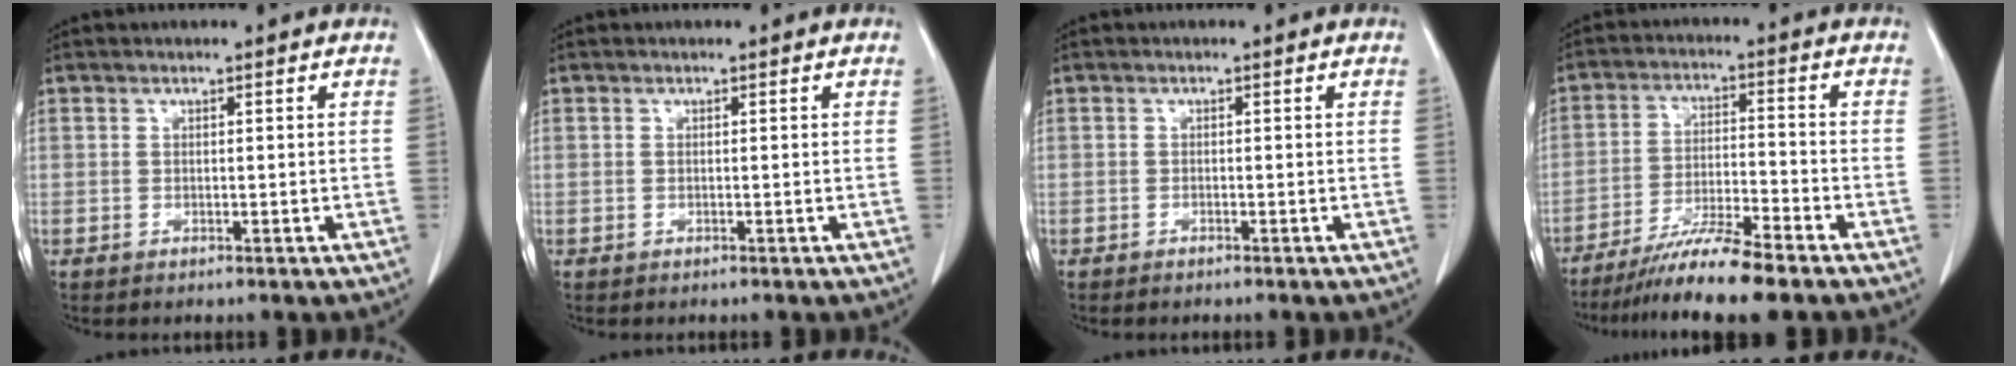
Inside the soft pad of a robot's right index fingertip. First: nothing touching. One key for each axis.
{"total": 0.0}
{"total": 0.6, "fx": -0.6, "fy": 0.1, "fz": 0.2, "tx": -0.010, "ty": -0.001, "tz": -0.010}
{"total": 9.0, "fx": -7.4, "fy": -0.7, "fz": 5.1, "tx": -0.090, "ty": -0.025, "tz": -0.134}